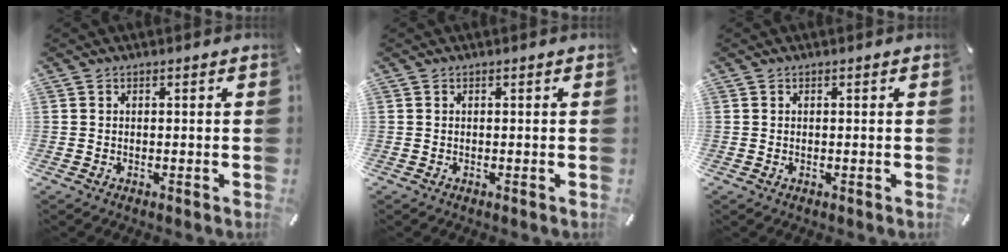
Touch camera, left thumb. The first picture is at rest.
{"total": 0.0}
{"total": 0.0}